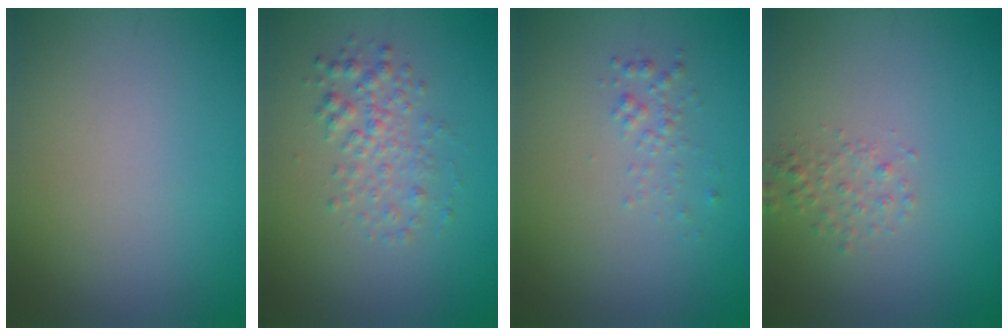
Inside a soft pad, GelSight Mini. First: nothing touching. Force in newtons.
{"total": 2.5, "press": 2.5, "slide": 0.0}
{"total": 1.1, "press": 1.1, "slide": 0.1}
{"total": 1.4, "press": 1.4, "slide": 0.1}